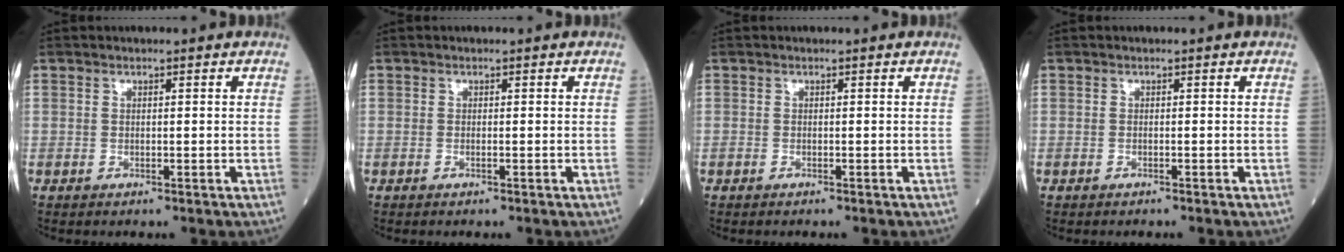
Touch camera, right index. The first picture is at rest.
{"total": 0.0}
{"total": 0.5, "force": [-0.5, 0.1, 0.2], "torque": [-0.005, 0.000, -0.008]}
{"total": 0.0}